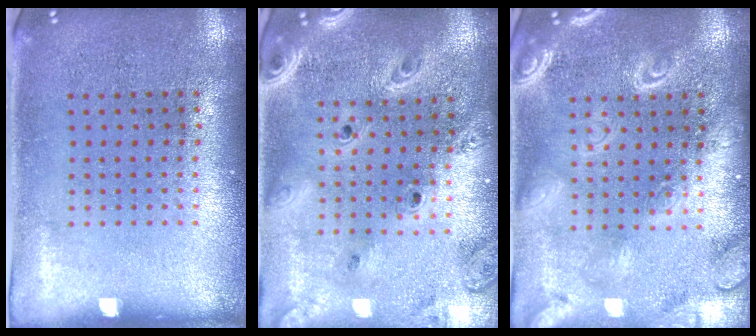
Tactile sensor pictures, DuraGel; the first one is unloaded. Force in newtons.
{"total": 2.8, "press": 2.4, "slide": 1.4}
{"total": 3.8, "press": 3.8, "slide": 0.6}